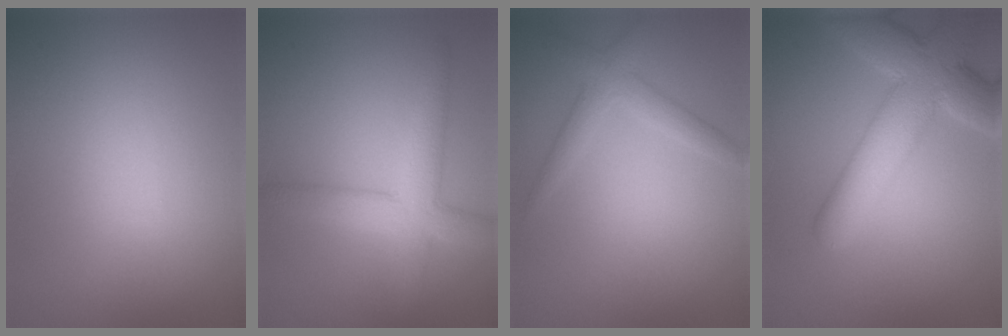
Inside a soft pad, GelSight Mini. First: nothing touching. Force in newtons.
{"total": 4.6, "press": 4.6, "slide": 0.2}
{"total": 2.4, "press": 2.4, "slide": 0.2}
{"total": 8.2, "press": 8.1, "slide": 0.7}